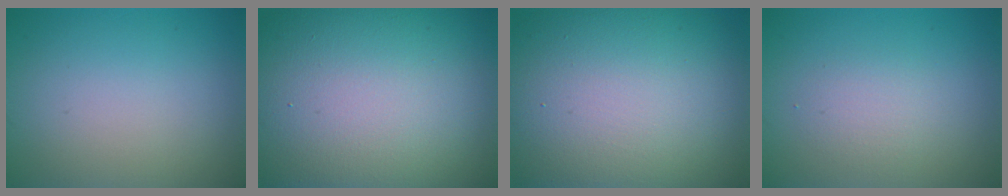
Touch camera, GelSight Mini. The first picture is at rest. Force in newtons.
{"total": 22.2, "press": 22.2, "slide": 1.3}
{"total": 17.9, "press": 17.8, "slide": 1.3}
{"total": 1.8, "press": 1.8, "slide": 0.1}